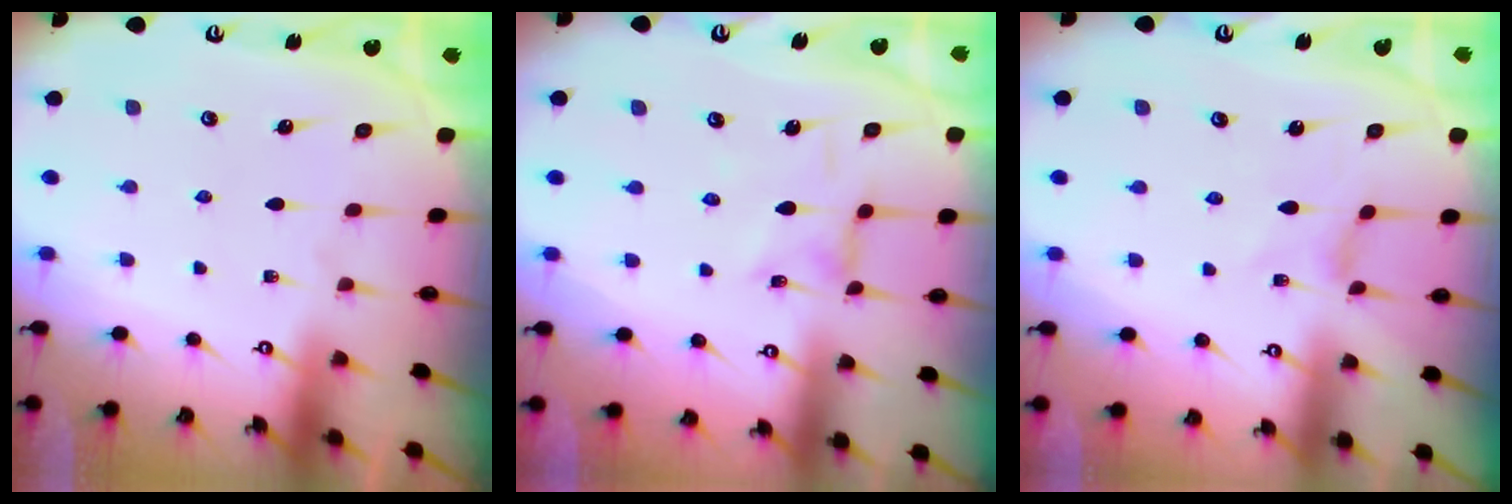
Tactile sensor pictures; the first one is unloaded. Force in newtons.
{"total": 1.3, "press": 1.2, "slide": 0.4}
{"total": 0.0}